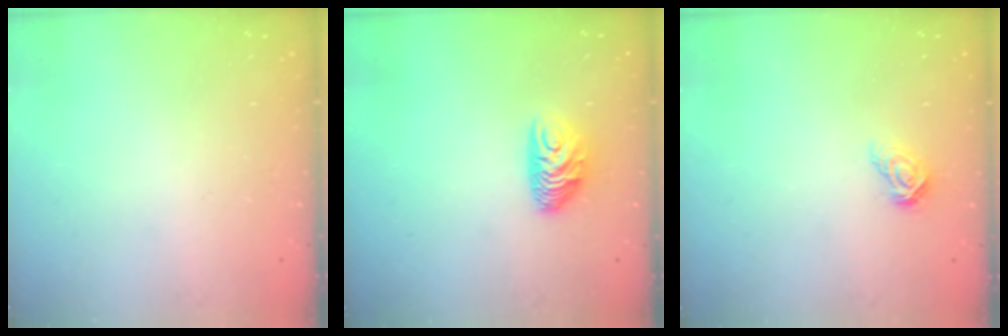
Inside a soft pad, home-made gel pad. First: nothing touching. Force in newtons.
{"total": 8.2, "press": 8.2, "slide": 0.8}
{"total": 6.8, "press": 6.8, "slide": 0.8}